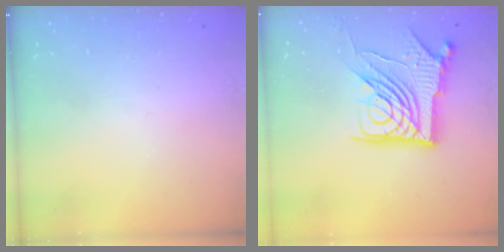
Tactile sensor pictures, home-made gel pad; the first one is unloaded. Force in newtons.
{"total": 16.5, "press": 16.4, "slide": 1.7}